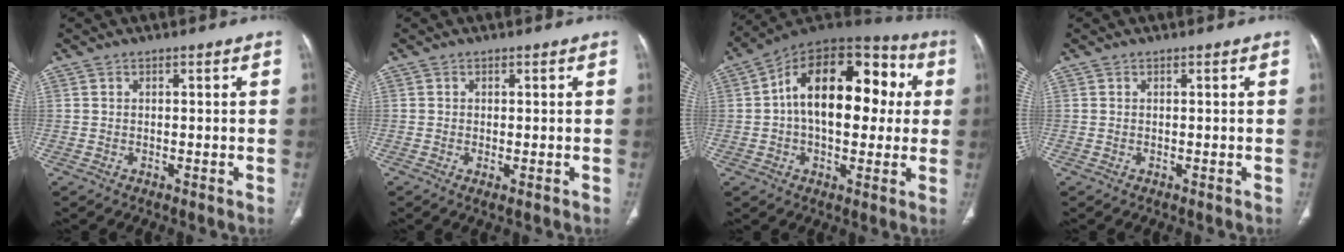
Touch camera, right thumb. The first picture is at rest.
{"total": 1.1, "force": [-0.4, 0.4, 1.0], "torque": [-0.024, -0.005, -0.006]}
{"total": 22.1, "force": [2.6, 12.9, 17.8], "torque": [-0.242, 0.040, 0.029]}
{"total": 0.0}